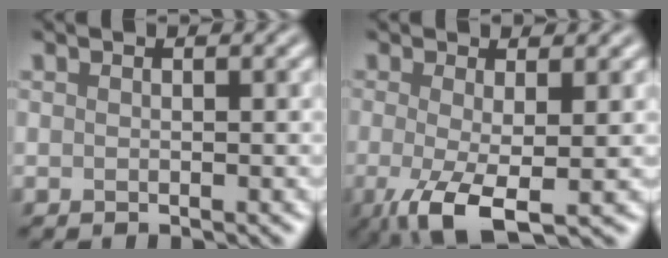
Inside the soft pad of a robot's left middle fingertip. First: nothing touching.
{"total": 4.8, "force": [-1.8, 1.0, 4.3], "torque": [-0.089, -0.010, -0.021]}